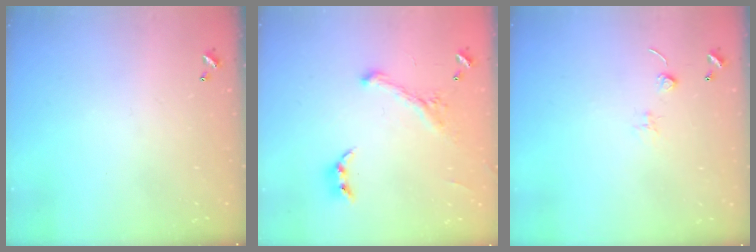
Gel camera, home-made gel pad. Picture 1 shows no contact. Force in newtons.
{"total": 1.1, "press": 0.6, "slide": 0.9}
{"total": 0.0}